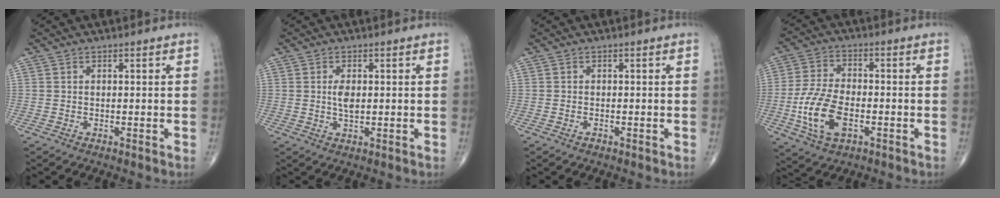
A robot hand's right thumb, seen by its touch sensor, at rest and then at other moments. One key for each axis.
{"total": 3.0, "fx": 0.3, "fy": 1.4, "fz": 2.6, "tx": -0.045, "ty": -0.003, "tz": 0.006}
{"total": 0.6, "fx": -0.4, "fy": 0.4, "fz": 0.3, "tx": -0.006, "ty": 0.002, "tz": -0.007}
{"total": 11.7, "fx": -3.3, "fy": 6.4, "fz": 9.3, "tx": -0.188, "ty": 0.010, "tz": -0.060}